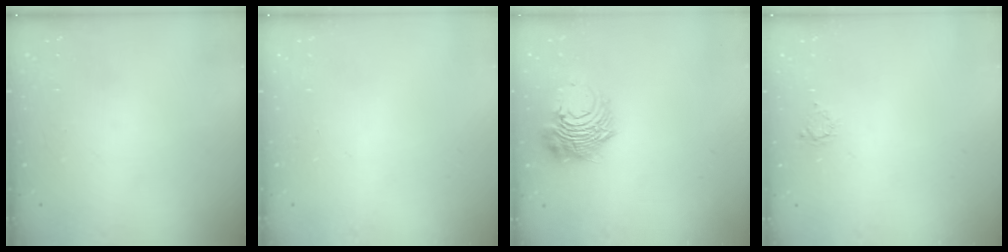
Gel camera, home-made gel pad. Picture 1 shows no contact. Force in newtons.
{"total": 0.0}
{"total": 11.5, "press": 11.4, "slide": 0.8}
{"total": 2.8, "press": 2.8, "slide": 0.4}